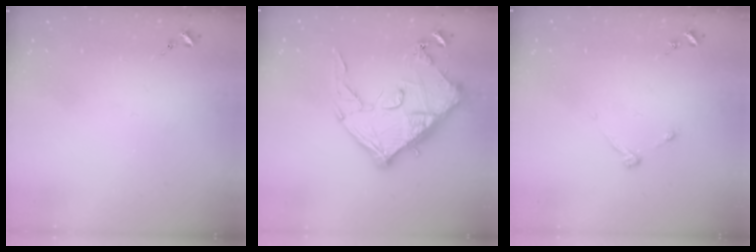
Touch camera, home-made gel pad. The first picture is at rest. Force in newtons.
{"total": 15.4, "press": 15.4, "slide": 0.9}
{"total": 3.7, "press": 3.6, "slide": 0.6}